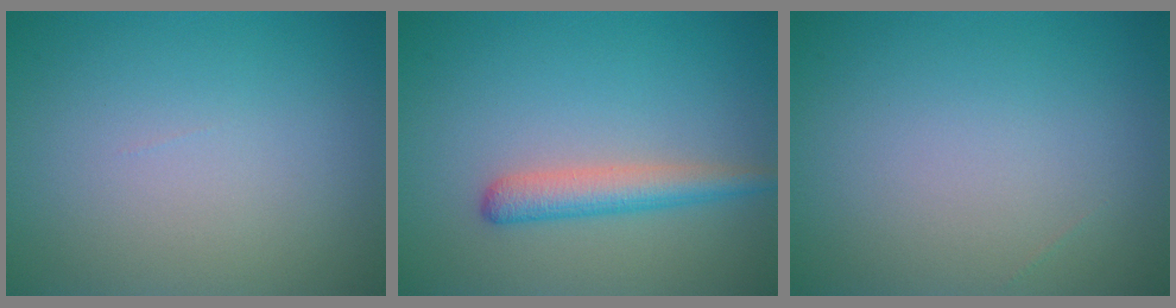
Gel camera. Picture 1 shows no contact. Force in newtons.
{"total": 2.9, "press": 2.9, "slide": 0.1}
{"total": 0.0}